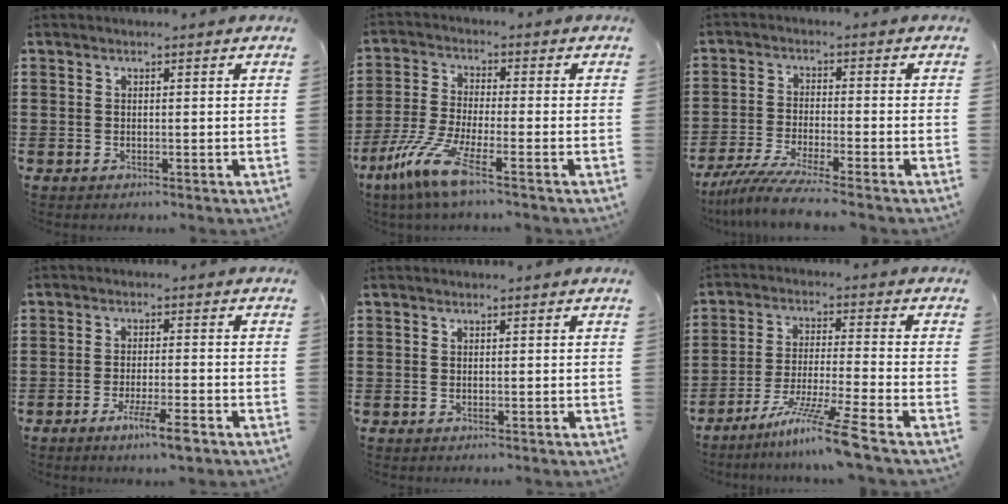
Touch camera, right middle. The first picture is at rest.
{"total": 8.3, "force": [-5.2, 1.1, 6.4], "torque": [-0.158, -0.021, -0.106]}
{"total": 5.9, "force": [-5.1, -0.3, 2.9], "torque": [-0.075, -0.024, -0.102]}
{"total": 5.2, "force": [-3.4, 0.5, 4.0], "torque": [-0.066, -0.006, -0.056]}
{"total": 0.0}
{"total": 9.4, "force": [-7.0, -0.9, 6.2], "torque": [-0.118, -0.013, -0.136]}